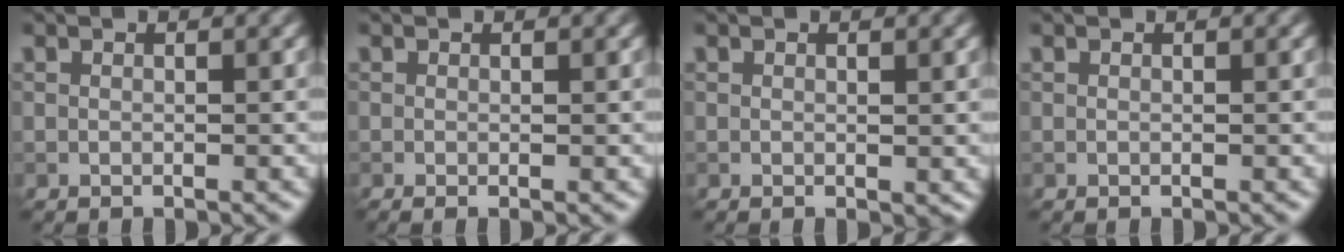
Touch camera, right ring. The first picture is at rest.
{"total": 0.8, "force": [-0.2, 0.1, 0.8], "torque": [-0.013, -0.005, -0.003]}
{"total": 0.6, "force": [0.1, 0.2, 0.5], "torque": [-0.003, -0.002, 0.001]}
{"total": 0.0}